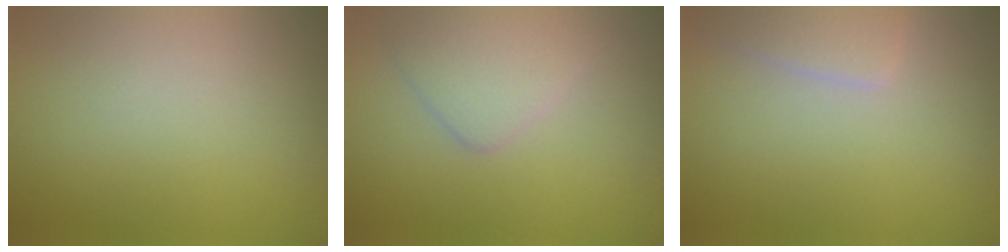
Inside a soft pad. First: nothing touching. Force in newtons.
{"total": 3.0, "press": 3.0, "slide": 0.1}
{"total": 2.0, "press": 2.0, "slide": 0.2}